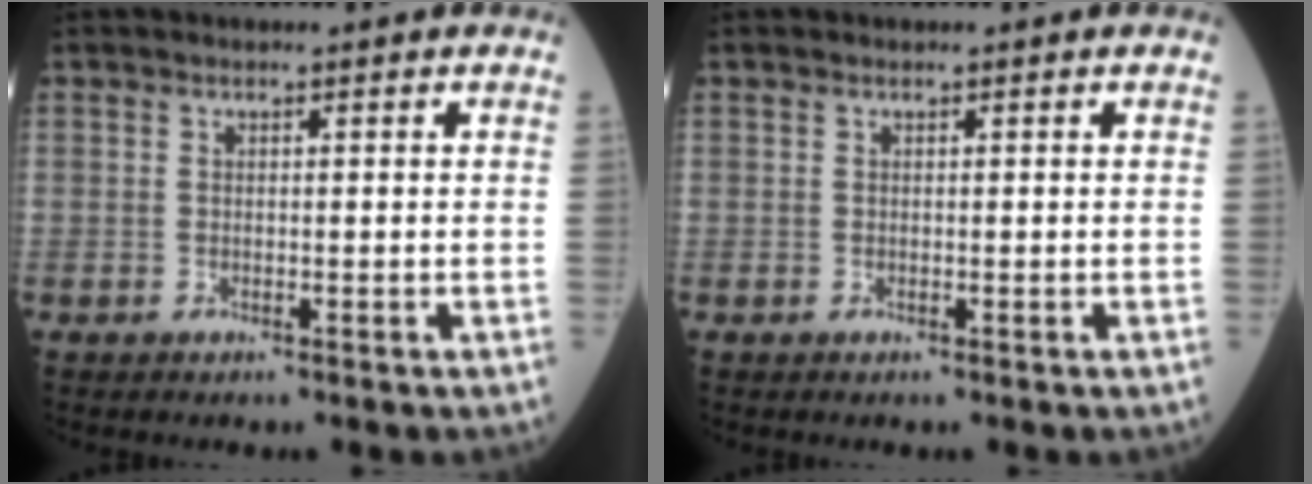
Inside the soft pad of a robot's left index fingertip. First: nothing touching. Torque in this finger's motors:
{"motor_torque": [-0.09, 0.17, -0.02, -0.01]}